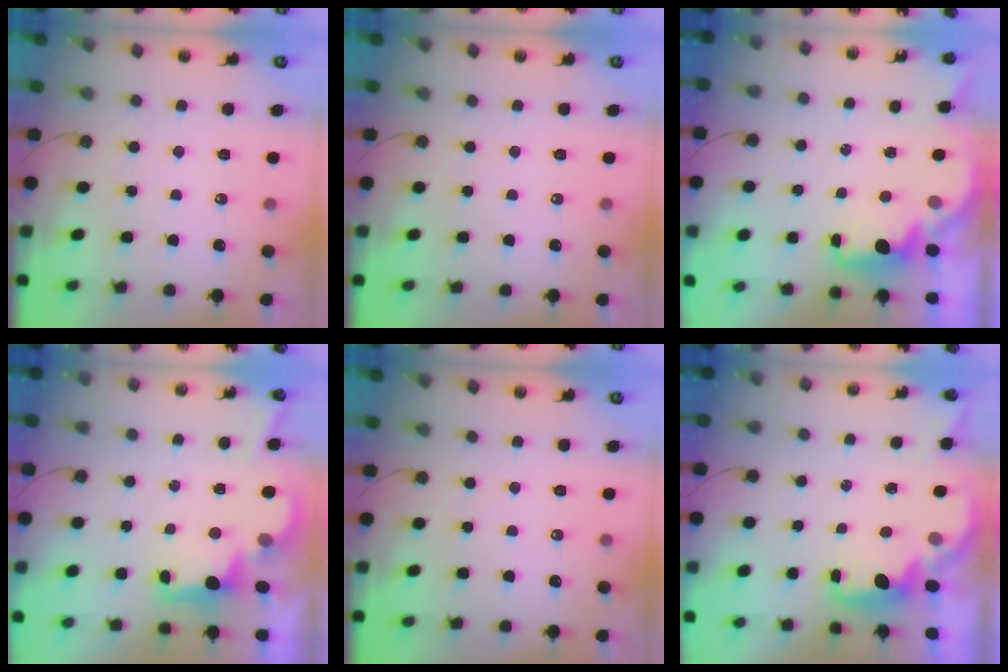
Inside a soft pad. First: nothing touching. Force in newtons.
{"total": 0.0}
{"total": 2.4, "press": 2.3, "slide": 0.8}
{"total": 2.5, "press": 2.4, "slide": 0.8}
{"total": 0.0}
{"total": 1.6, "press": 1.4, "slide": 0.7}